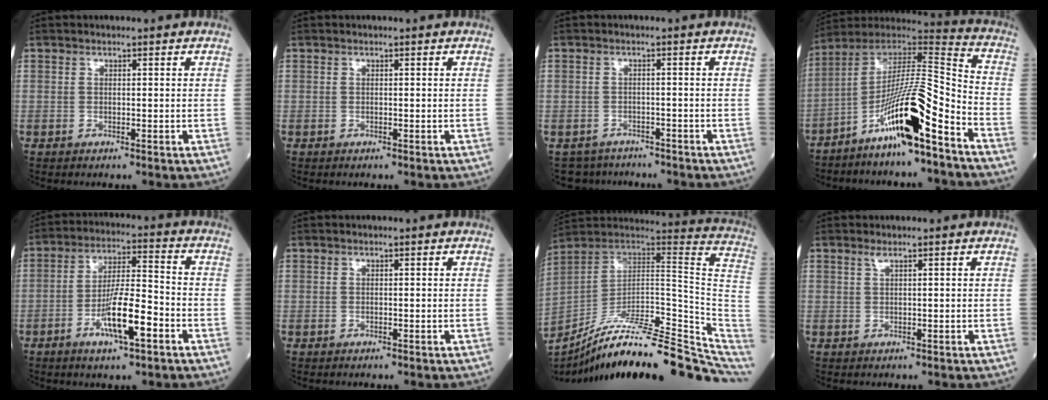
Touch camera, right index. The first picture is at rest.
{"total": 0.0}
{"total": 4.4, "force": [-3.7, 2.2, -1.0], "torque": [0.018, 0.009, -0.061]}
{"total": 16.0, "force": [-9.0, 1.1, 13.2], "torque": [-0.239, 0.006, -0.160]}
{"total": 10.0, "force": [-4.3, 1.6, 8.9], "torque": [-0.161, -0.001, -0.075]}
{"total": 0.0}
{"total": 28.3, "force": [-23.2, 4.5, 15.6], "torque": [-0.147, 0.005, -0.340]}
{"total": 0.8, "force": [0.6, -0.1, 0.6], "torque": [-0.018, 0.002, 0.014]}